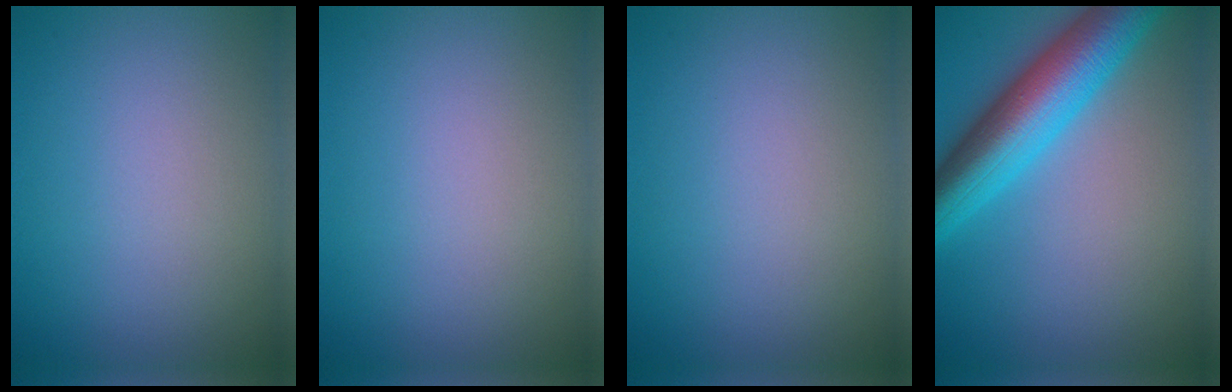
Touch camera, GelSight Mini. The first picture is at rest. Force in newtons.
{"total": 0.0}
{"total": 0.0}
{"total": 9.0, "press": 9.0, "slide": 0.3}